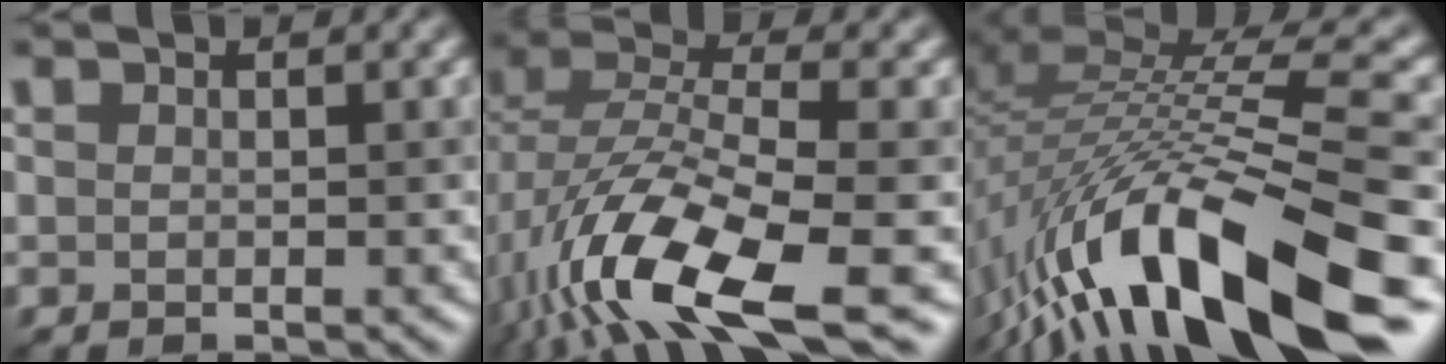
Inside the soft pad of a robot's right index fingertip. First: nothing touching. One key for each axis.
{"total": 12.1, "fx": -5.5, "fy": 4.3, "fz": 9.9, "tx": -0.199, "ty": -0.005, "tz": -0.107}
{"total": 15.8, "fx": -6.3, "fy": 4.5, "fz": 13.8, "tx": -0.241, "ty": 0.022, "tz": -0.114}